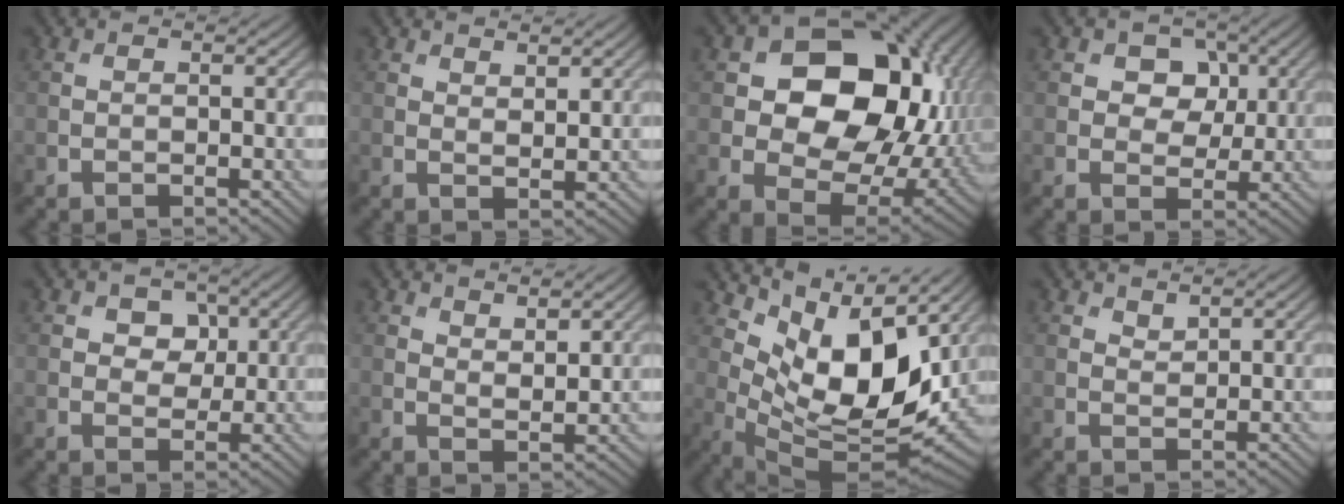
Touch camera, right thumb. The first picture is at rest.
{"total": 1.9, "force": [1.6, 0.5, 1.0], "torque": [-0.019, -0.006, 0.033]}
{"total": 16.2, "force": [2.7, 11.6, 10.9], "torque": [-0.162, -0.013, 0.052]}
{"total": 5.5, "force": [1.8, 4.2, 3.0], "torque": [-0.052, -0.005, 0.022]}
{"total": 4.0, "force": [1.5, 3.0, 2.2], "torque": [-0.033, -0.006, 0.017]}
{"total": 2.8, "force": [2.3, 0.8, 1.5], "torque": [-0.025, -0.009, 0.045]}
{"total": 12.6, "force": [4.7, 5.9, 10.1], "torque": [-0.193, -0.014, 0.103]}
{"total": 1.4, "force": [1.2, 0.5, 0.5], "torque": [-0.013, -0.004, 0.026]}